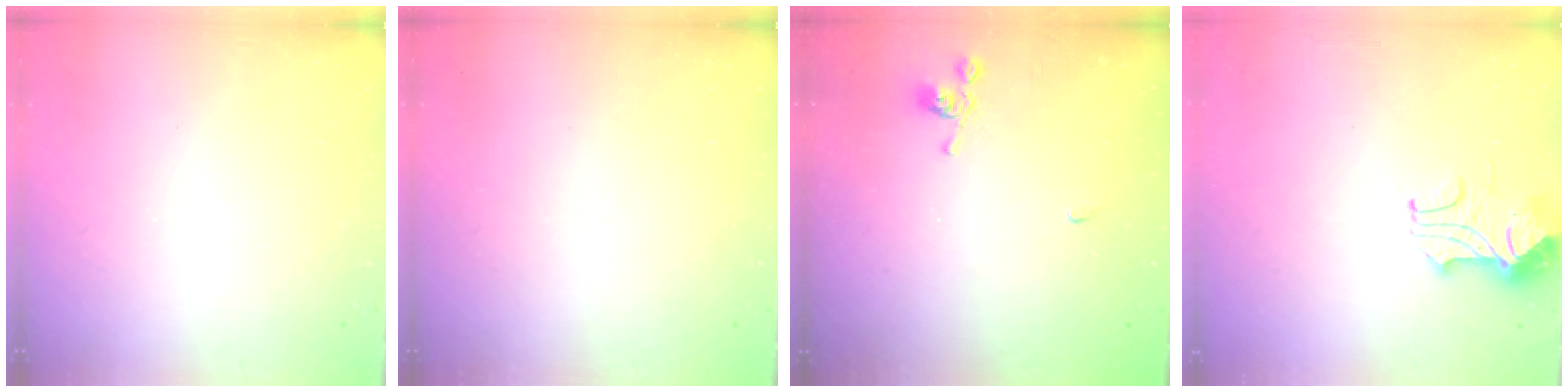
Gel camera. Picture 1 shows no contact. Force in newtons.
{"total": 0.0}
{"total": 3.1, "press": 3.1, "slide": 0.4}
{"total": 2.5, "press": 2.3, "slide": 0.8}